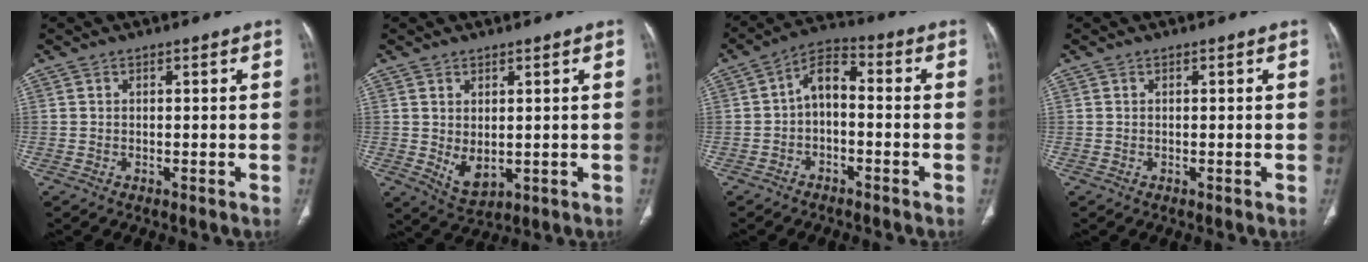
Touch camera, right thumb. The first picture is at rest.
{"total": 5.0, "force": [0.0, 3.0, 4.0], "torque": [-0.064, -0.011, 0.019]}
{"total": 6.8, "force": [-1.3, 4.1, 5.4], "torque": [-0.083, 0.036, -0.036]}
{"total": 0.0}